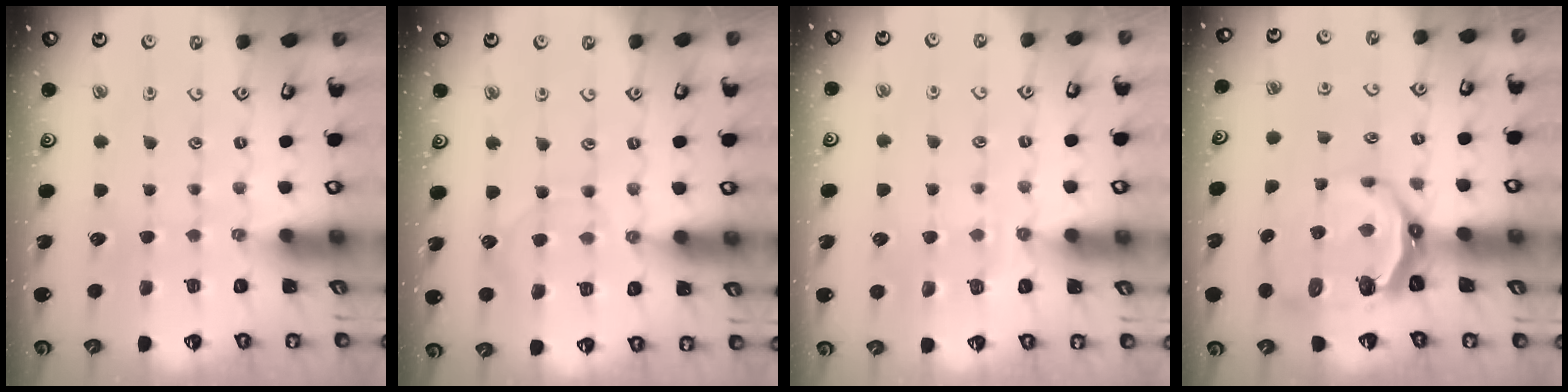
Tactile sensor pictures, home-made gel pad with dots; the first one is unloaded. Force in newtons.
{"total": 7.0, "press": 6.9, "slide": 0.7}
{"total": 4.5, "press": 4.4, "slide": 1.1}
{"total": 7.8, "press": 6.9, "slide": 3.7}